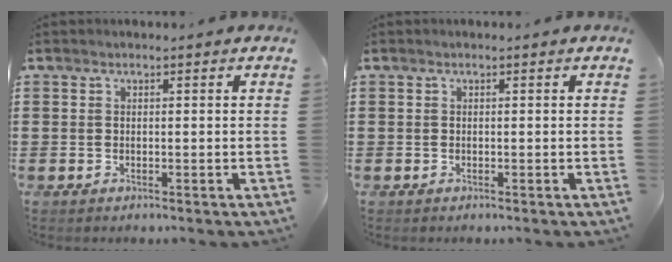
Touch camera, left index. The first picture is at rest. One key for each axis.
{"total": 0.0}